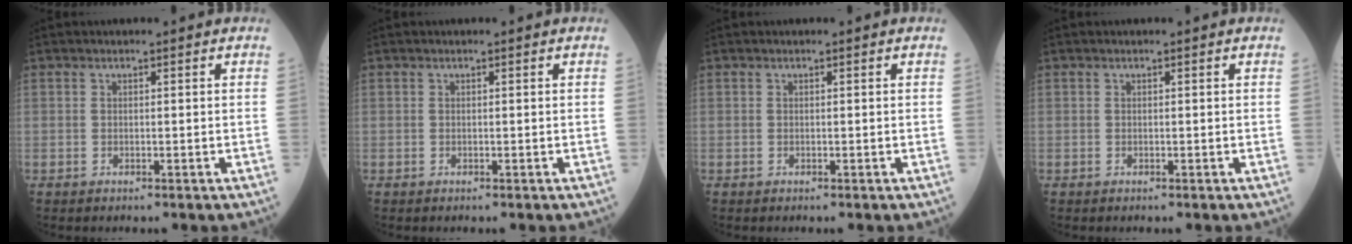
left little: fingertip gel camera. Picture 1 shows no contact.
{"total": 0.0}
{"total": 0.0}
{"total": 0.0}